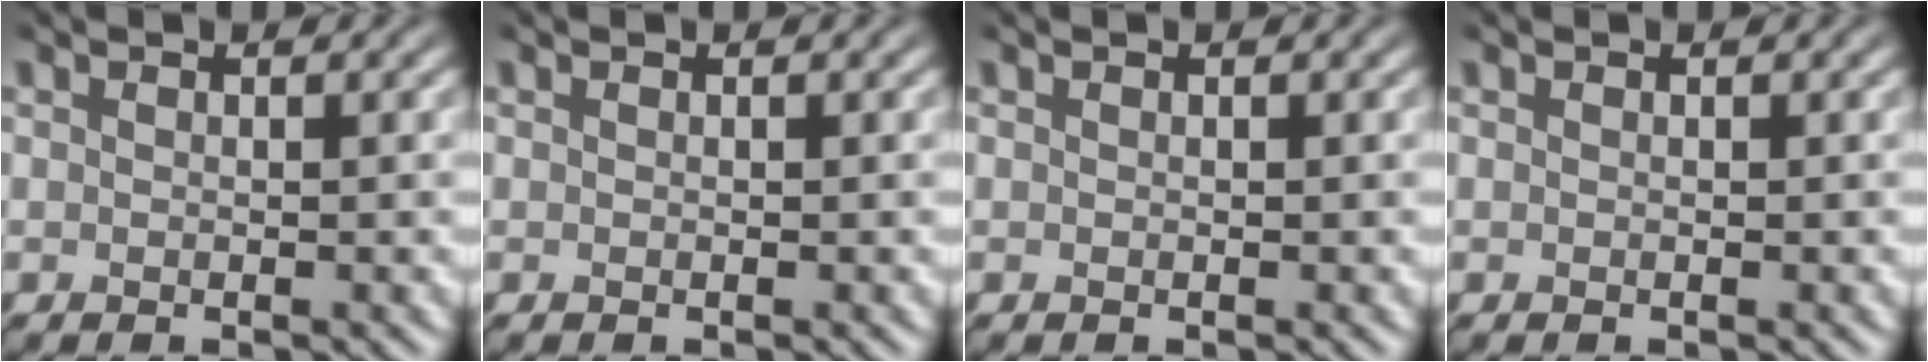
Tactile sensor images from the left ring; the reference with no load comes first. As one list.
[{"total": 0.0}, {"total": 0.0}, {"total": 0.0}]